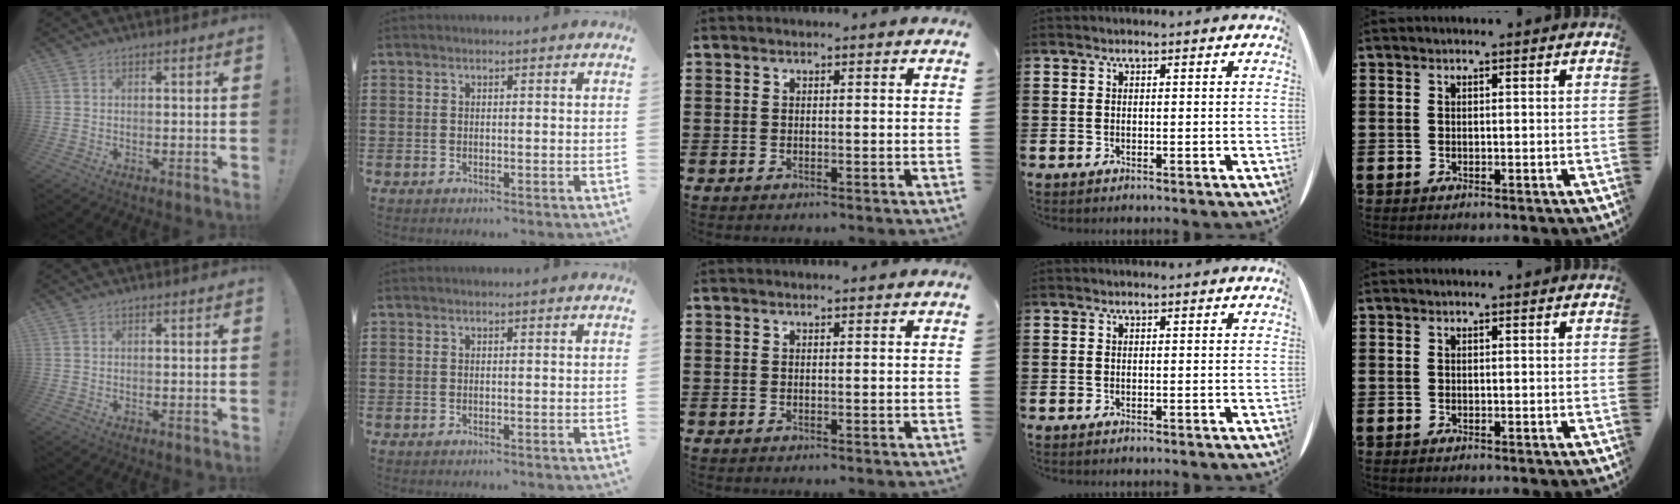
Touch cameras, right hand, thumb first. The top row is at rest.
{}